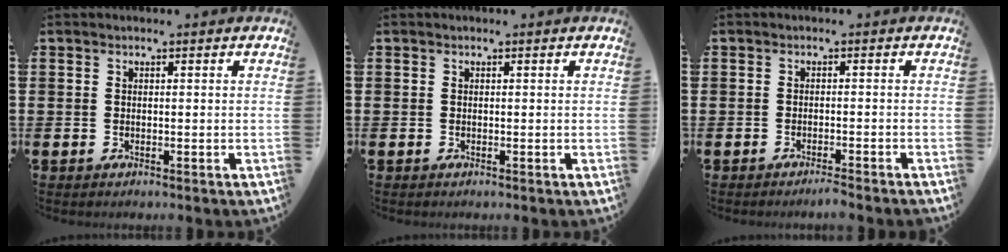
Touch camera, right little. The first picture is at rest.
{"total": 0.0}
{"total": 1.3, "force": [-1.2, -0.2, 0.4], "torque": [-0.005, 0.000, -0.023]}